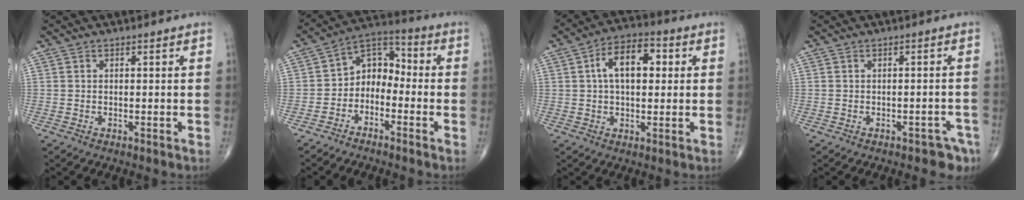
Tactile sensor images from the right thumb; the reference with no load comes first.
{"total": 8.0, "force": [-2.8, 5.9, 4.6], "torque": [-0.047, 0.055, -0.069]}
{"total": 10.7, "force": [2.1, 6.0, 8.6], "torque": [-0.124, 0.020, 0.026]}
{"total": 4.3, "force": [-3.0, 2.3, 2.1], "torque": [-0.014, 0.018, -0.034]}